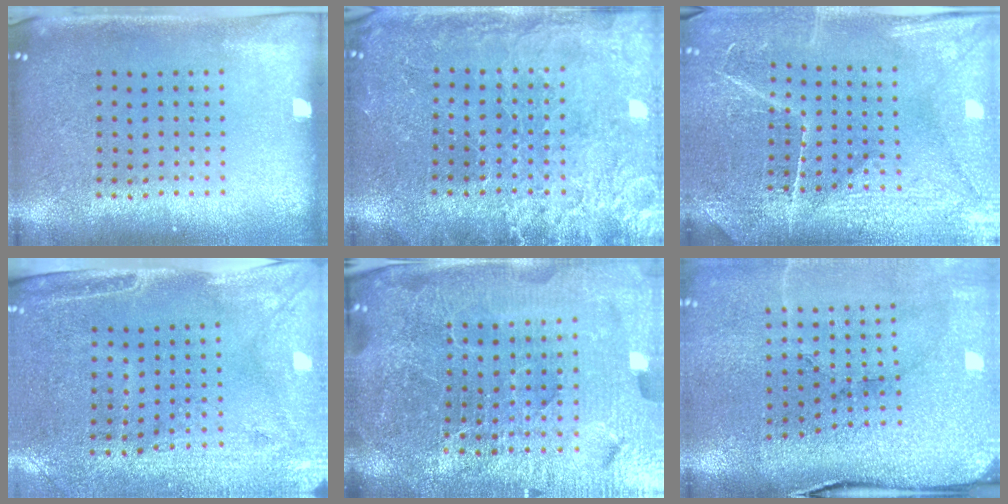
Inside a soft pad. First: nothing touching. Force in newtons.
{"total": 3.2, "press": 3.1, "slide": 0.7}
{"total": 3.8, "press": 3.7, "slide": 1.1}
{"total": 3.0, "press": 2.5, "slide": 1.5}
{"total": 6.5, "press": 5.8, "slide": 3.0}
{"total": 3.5, "press": 3.3, "slide": 1.1}